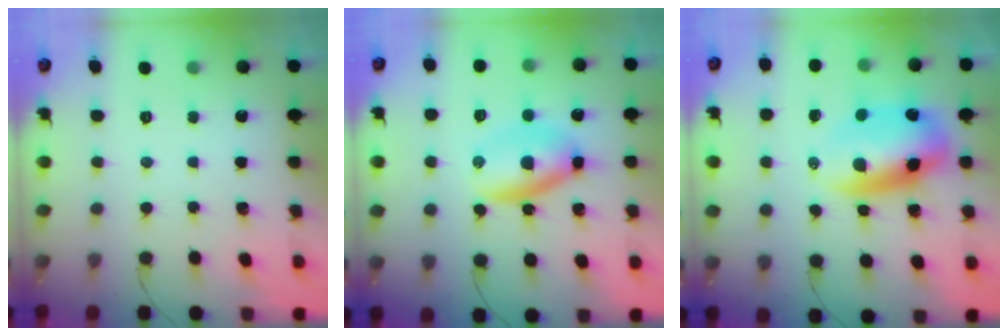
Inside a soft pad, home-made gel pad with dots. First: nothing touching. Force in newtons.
{"total": 6.3, "press": 6.1, "slide": 1.3}
{"total": 10.8, "press": 10.4, "slide": 2.9}